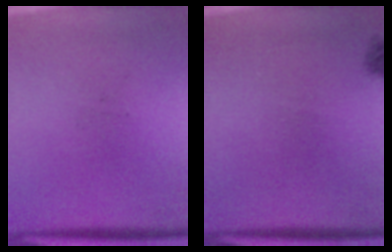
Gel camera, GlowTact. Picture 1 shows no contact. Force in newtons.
{"total": 1.0}